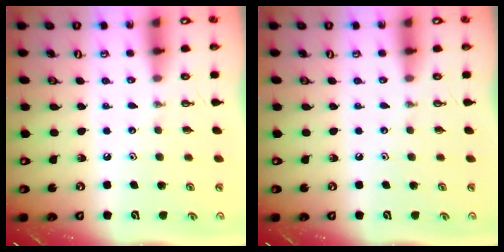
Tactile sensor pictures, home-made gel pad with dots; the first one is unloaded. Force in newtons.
{"total": 0.0}